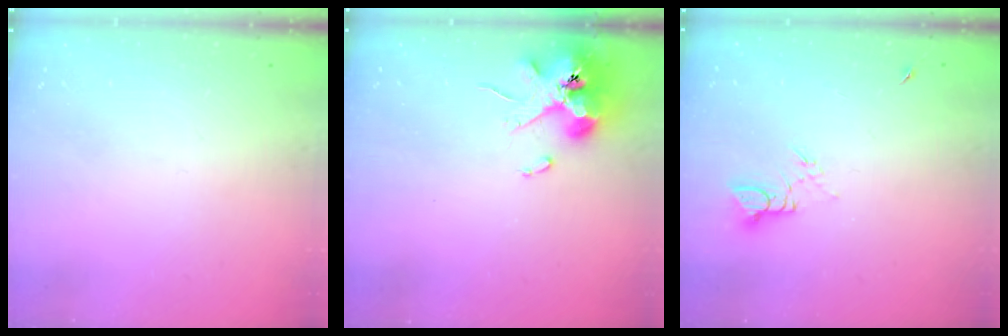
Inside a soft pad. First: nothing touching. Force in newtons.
{"total": 11.2, "press": 11.0, "slide": 1.7}
{"total": 4.0, "press": 4.0, "slide": 0.3}